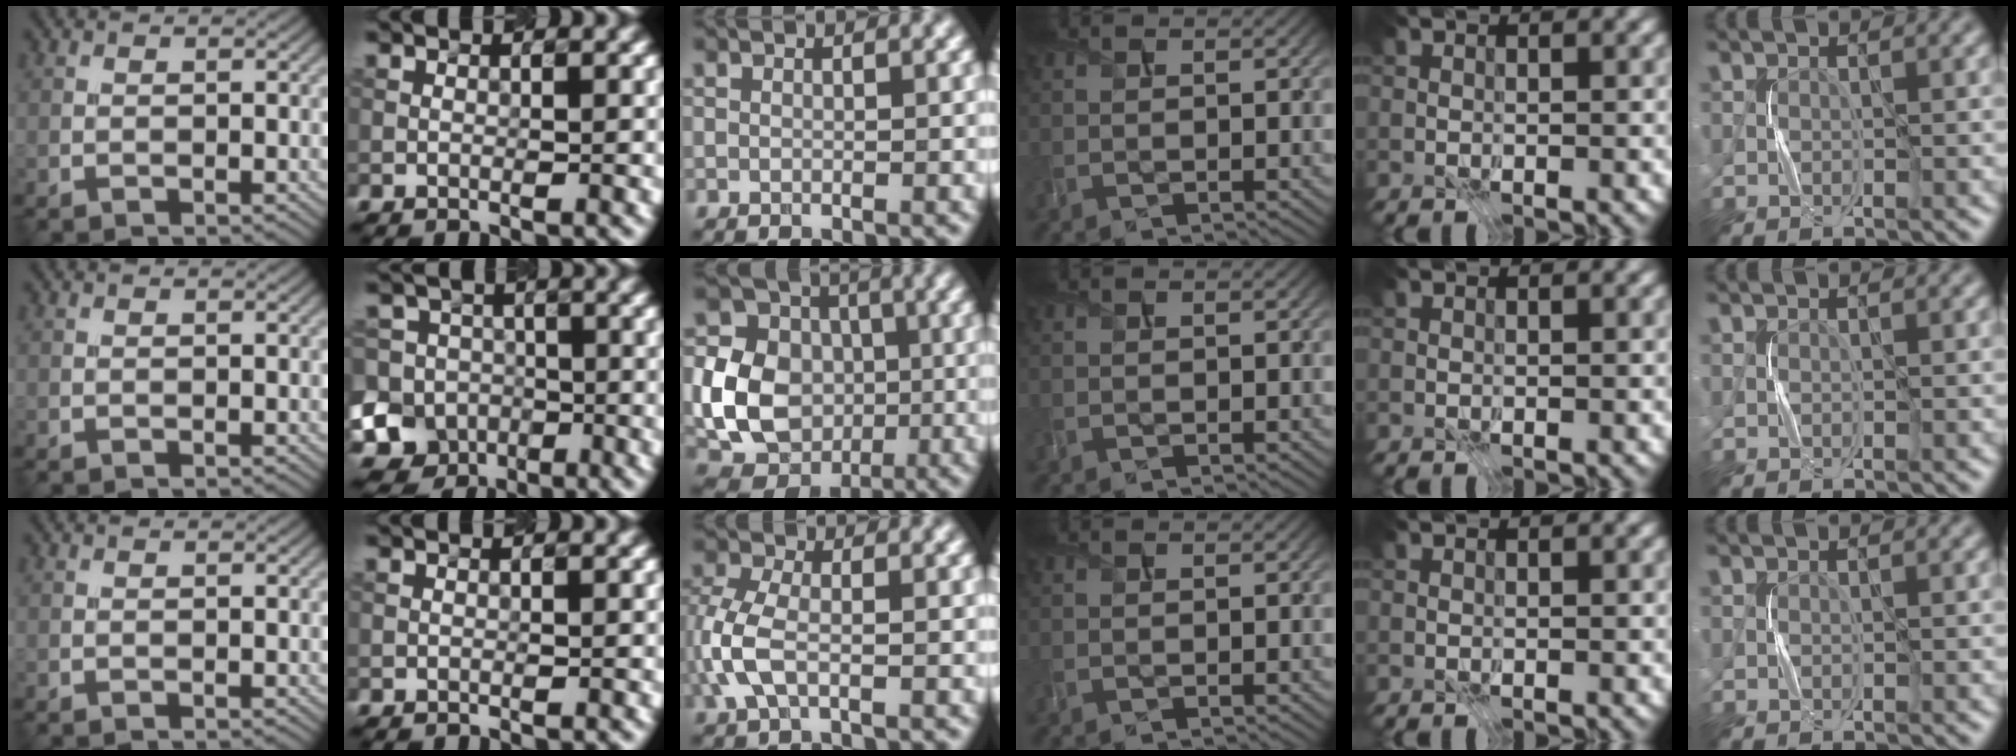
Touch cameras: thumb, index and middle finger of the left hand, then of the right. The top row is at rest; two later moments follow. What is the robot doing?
{"motion": "press", "object": "stapler"}